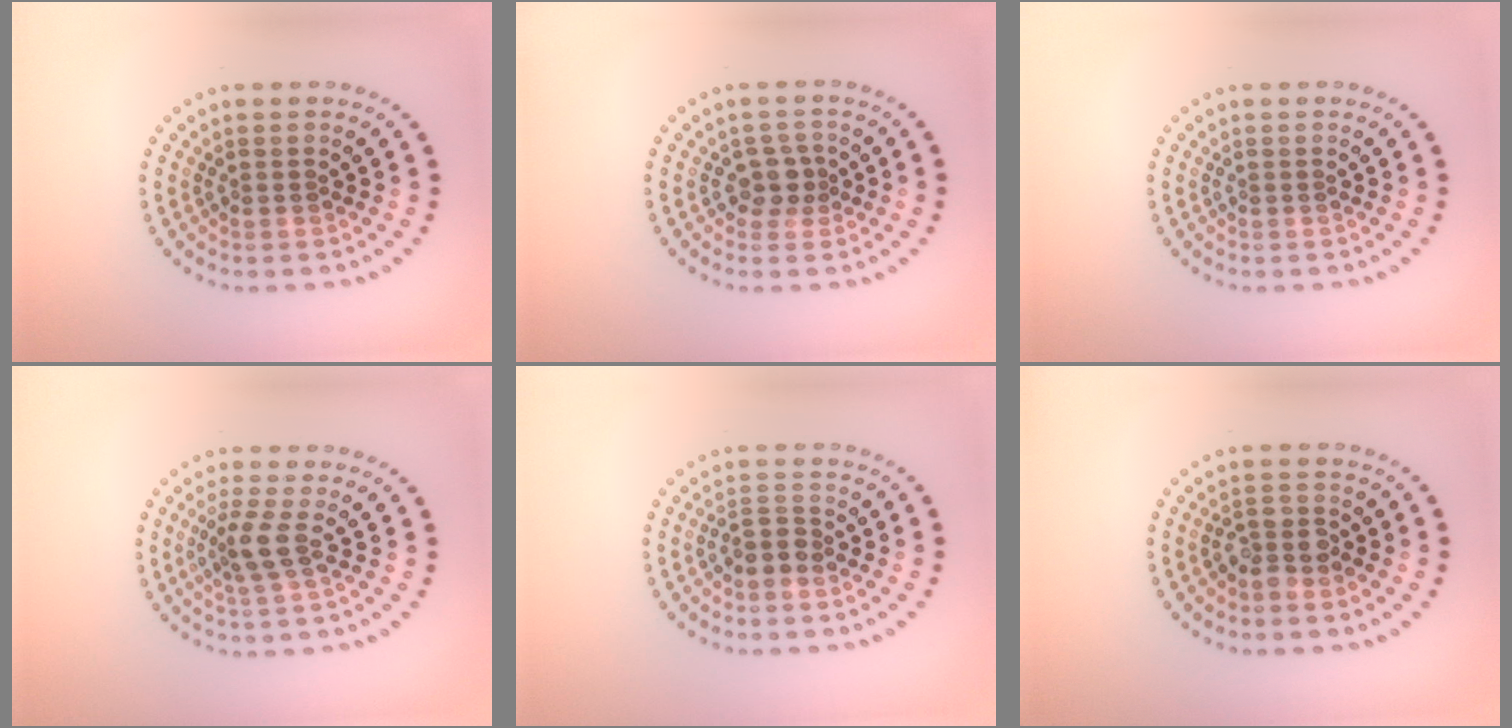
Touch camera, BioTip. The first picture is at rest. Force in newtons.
{"total": 2.0, "press": 1.7, "slide": 1.0}
{"total": 0.0}
{"total": 2.5, "press": 1.9, "slide": 1.6}
{"total": 1.8, "press": 1.6, "slide": 0.7}
{"total": 2.3, "press": 2.1, "slide": 1.1}